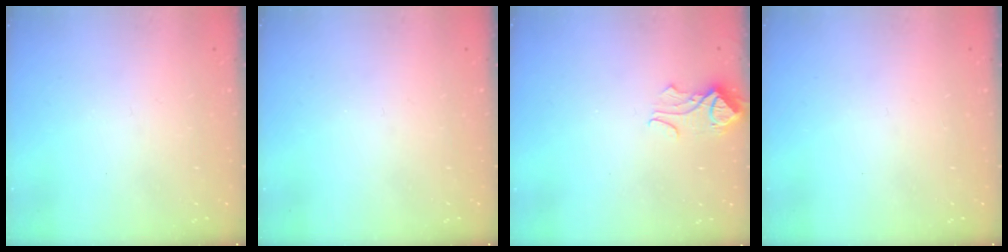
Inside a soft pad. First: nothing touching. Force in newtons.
{"total": 0.0}
{"total": 2.4, "press": 2.3, "slide": 0.5}
{"total": 0.0}